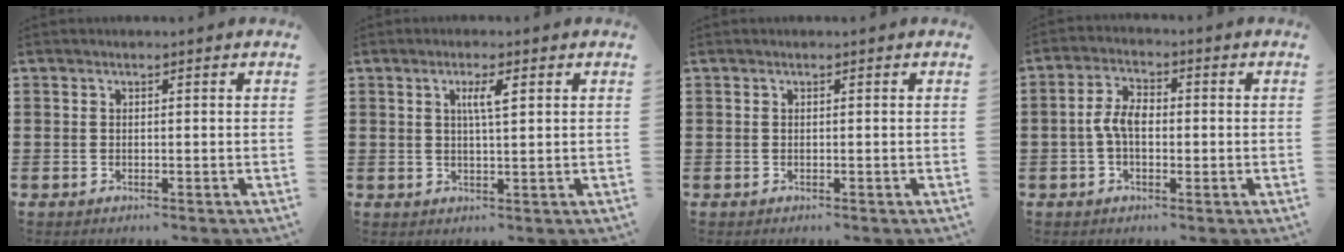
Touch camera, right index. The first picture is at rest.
{"total": 3.1, "force": [1.0, 0.5, 2.9], "torque": [-0.058, 0.005, 0.013]}
{"total": 0.0}
{"total": 4.9, "force": [-0.5, 2.7, 4.1], "torque": [-0.096, 0.000, -0.016]}